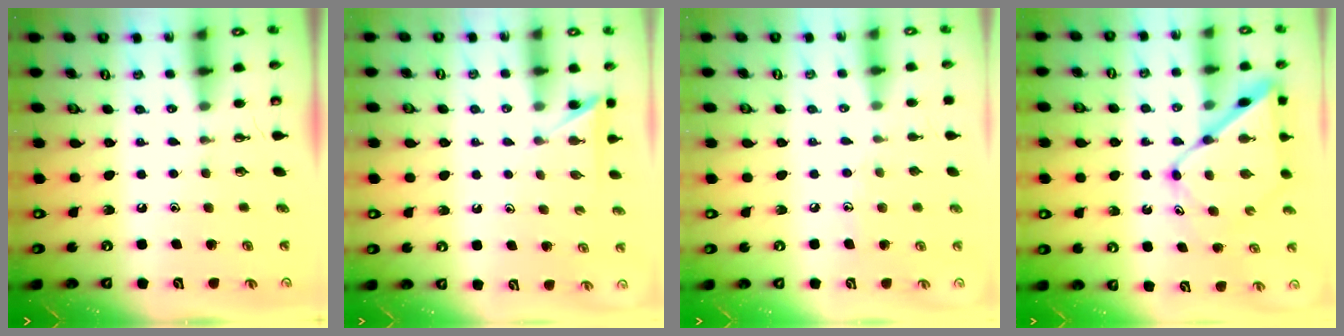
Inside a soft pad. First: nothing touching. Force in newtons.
{"total": 3.7, "press": 3.7, "slide": 0.3}
{"total": 5.1, "press": 5.1, "slide": 0.4}
{"total": 12.5, "press": 12.5, "slide": 1.1}